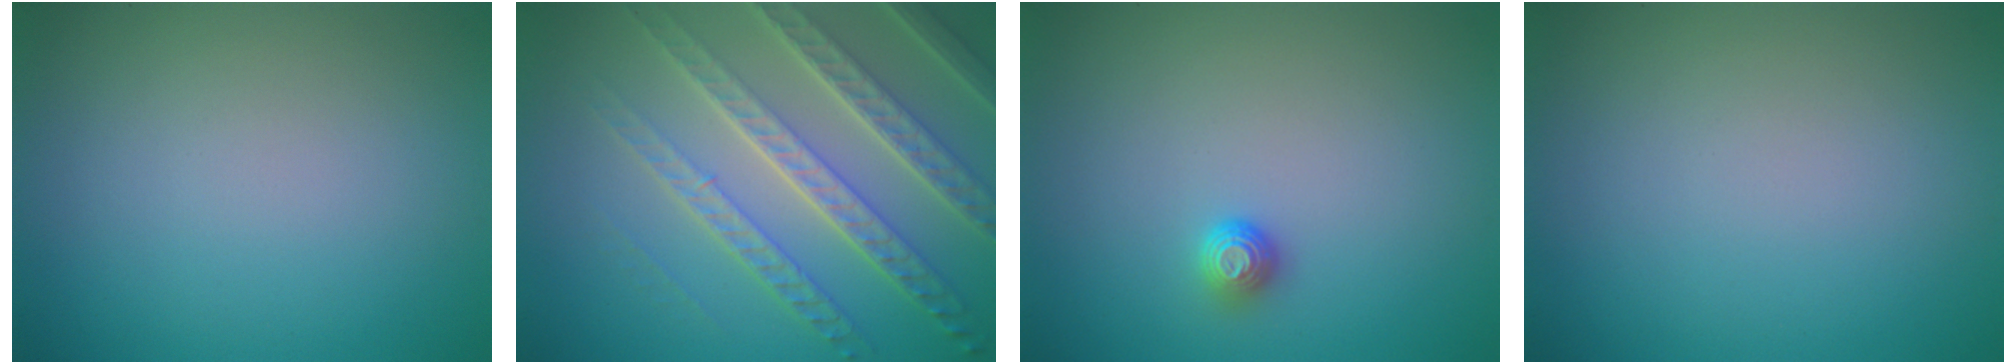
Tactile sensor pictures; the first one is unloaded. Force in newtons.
{"total": 7.9, "press": 5.3, "slide": 5.9}
{"total": 1.1, "press": 1.0, "slide": 0.5}
{"total": 0.0}